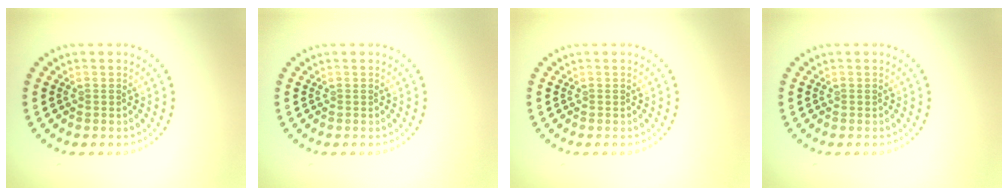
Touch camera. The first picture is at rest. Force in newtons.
{"total": 0.0}
{"total": 0.0}
{"total": 0.0}